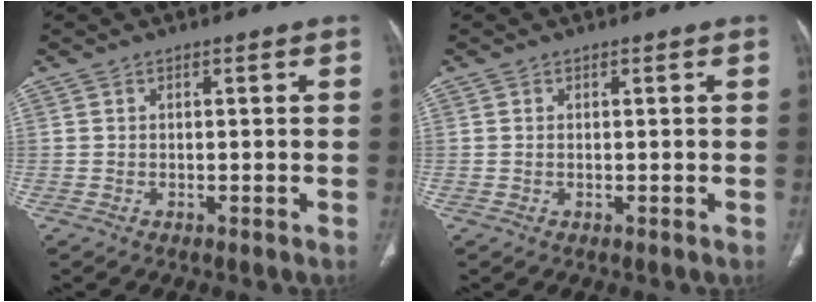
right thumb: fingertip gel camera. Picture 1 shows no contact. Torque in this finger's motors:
{"motor_torque": [-0.28, 0.01, -0.27, 0.08, 0.04]}